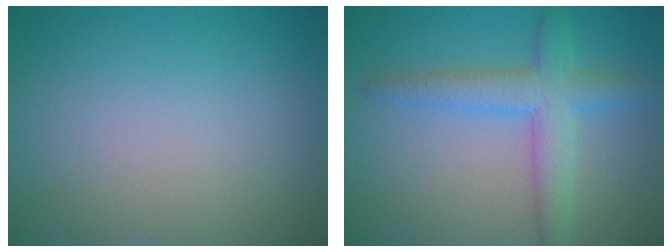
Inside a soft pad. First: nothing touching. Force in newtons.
{"total": 4.4, "press": 4.4, "slide": 0.2}